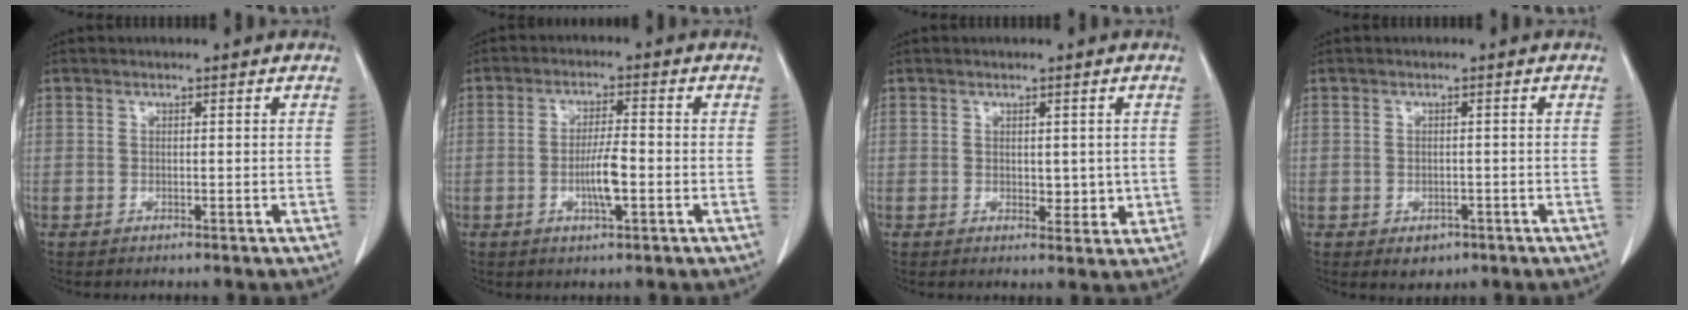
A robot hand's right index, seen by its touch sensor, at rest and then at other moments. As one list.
[{"total": 5.2, "force": [-1.3, 0.8, 5.0], "torque": [-0.096, -0.003, -0.023]}, {"total": 3.3, "force": [0.2, 1.9, 2.6], "torque": [-0.026, -0.006, 0.008]}, {"total": 2.5, "force": [-1.2, 2.0, 1.0], "torque": [-0.006, 0.003, -0.007]}]